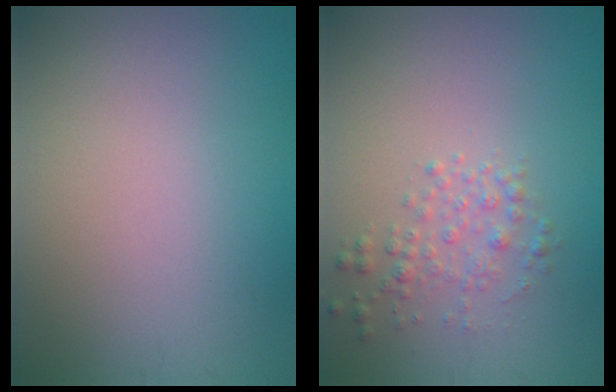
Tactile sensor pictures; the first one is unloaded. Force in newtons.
{"total": 1.9, "press": 1.9, "slide": 0.0}